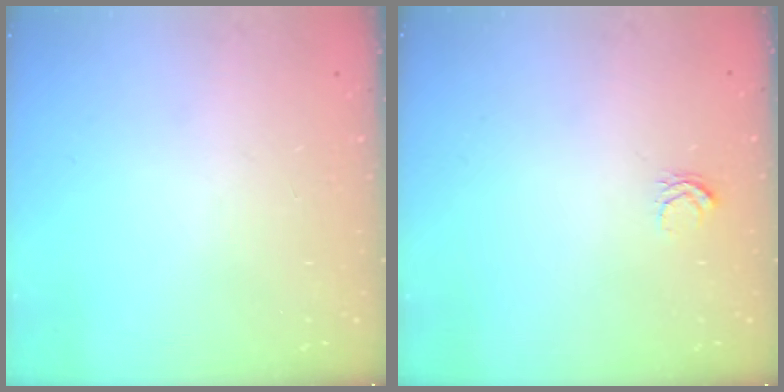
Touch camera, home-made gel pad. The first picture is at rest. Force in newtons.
{"total": 3.8, "press": 3.8, "slide": 0.3}